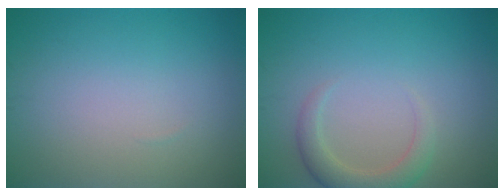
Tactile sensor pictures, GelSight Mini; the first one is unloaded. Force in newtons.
{"total": 2.8, "press": 2.8, "slide": 0.4}